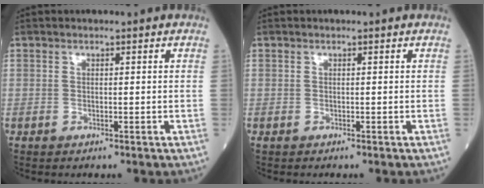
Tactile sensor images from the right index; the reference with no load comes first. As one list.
[{"total": 0.0}]